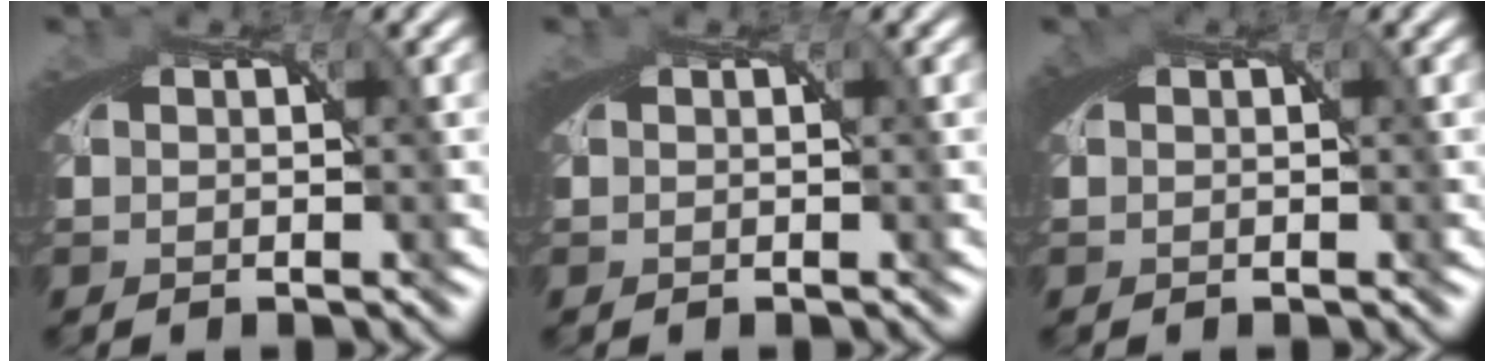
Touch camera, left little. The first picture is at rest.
{"total": 0.0}
{"total": 0.6, "force": [0.1, 0.4, 0.5], "torque": [-0.008, -0.002, 0.002]}